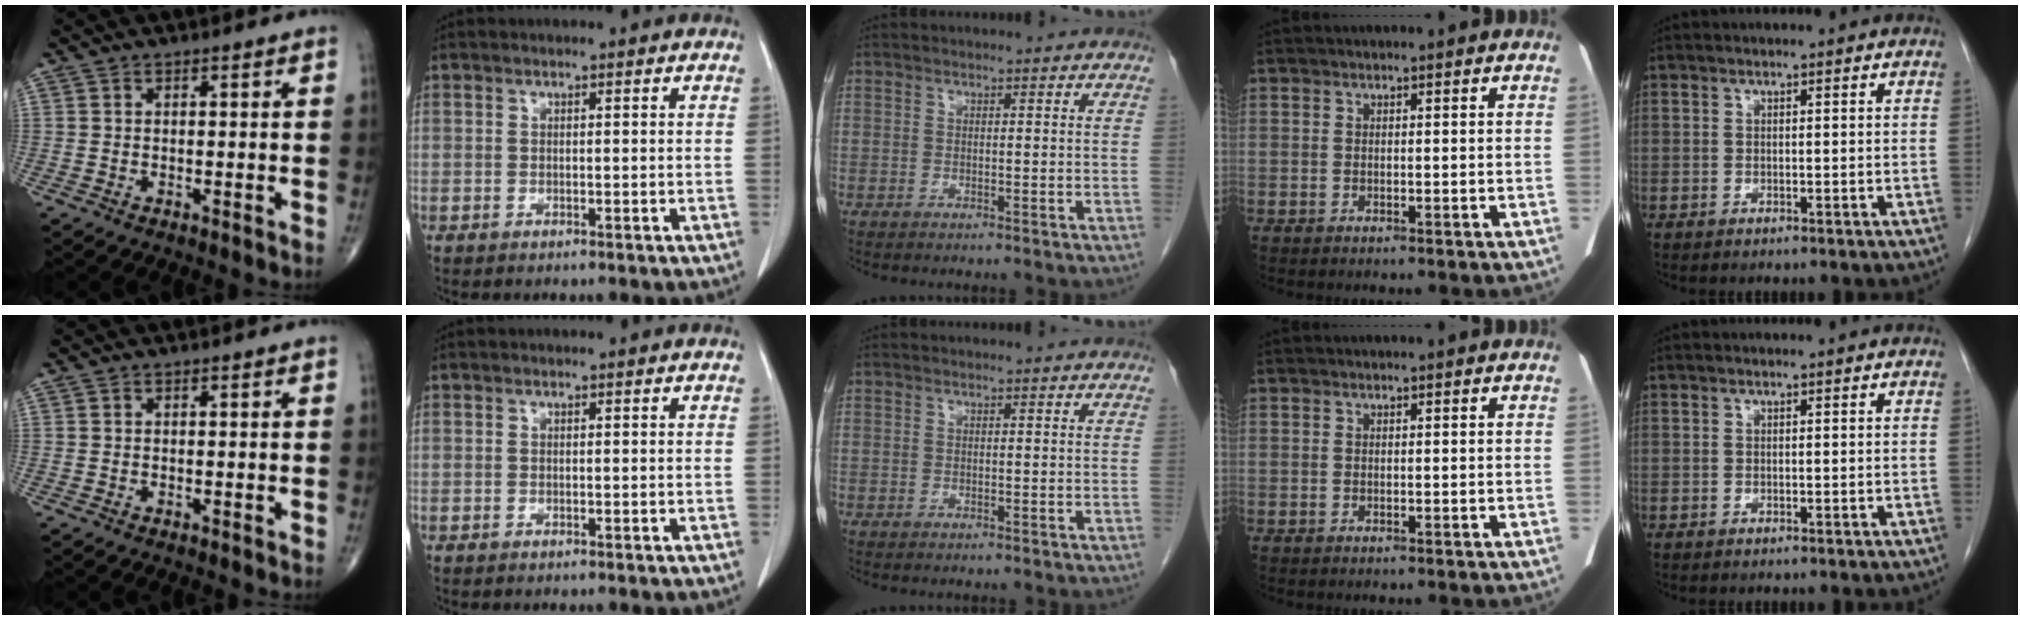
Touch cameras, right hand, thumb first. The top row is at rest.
{}